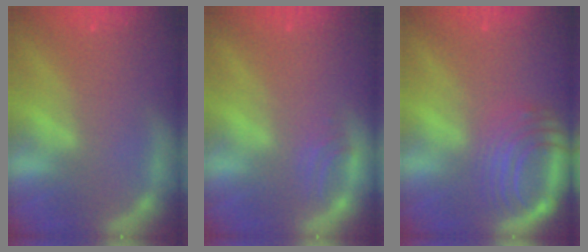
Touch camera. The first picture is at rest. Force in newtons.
{"total": 1.5}
{"total": 7.5}